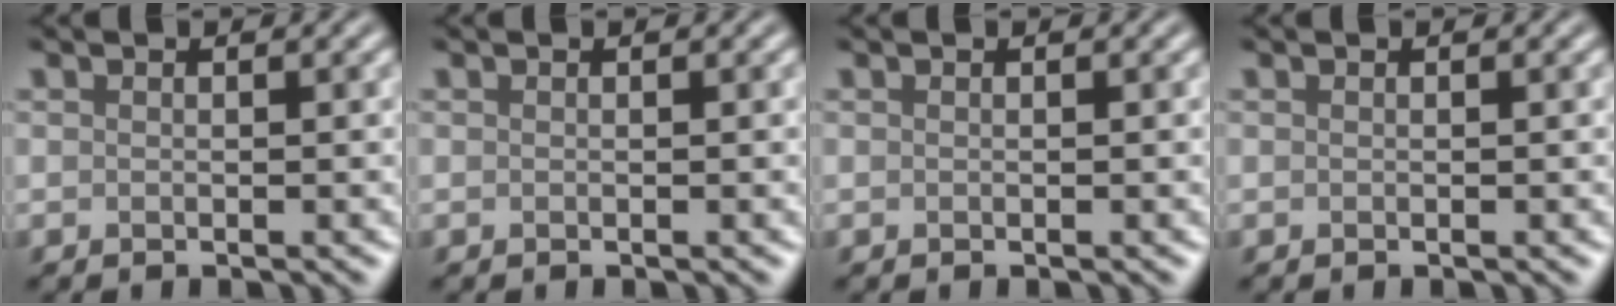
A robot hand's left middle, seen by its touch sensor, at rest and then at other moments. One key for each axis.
{"total": 0.0}
{"total": 0.0}
{"total": 0.0}